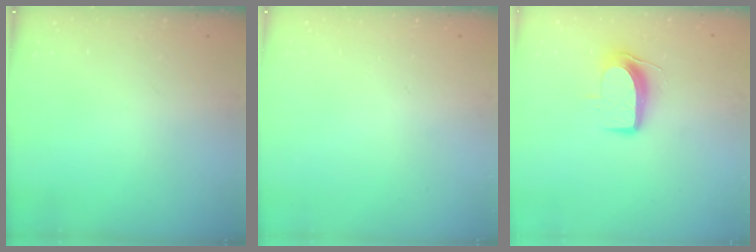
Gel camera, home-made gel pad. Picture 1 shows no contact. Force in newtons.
{"total": 0.0}
{"total": 9.1, "press": 9.0, "slide": 1.1}